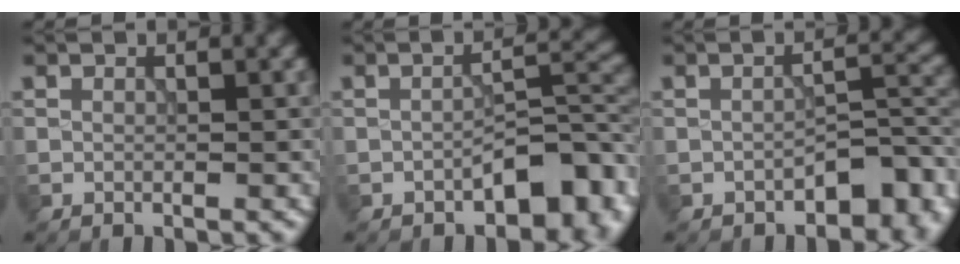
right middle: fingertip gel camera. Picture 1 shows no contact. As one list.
[{"total": 5.5, "force": [-2.8, 2.3, 4.2], "torque": [-0.050, 0.016, -0.045]}, {"total": 4.6, "force": [-2.7, 2.1, 3.1], "torque": [-0.033, 0.010, -0.041]}]